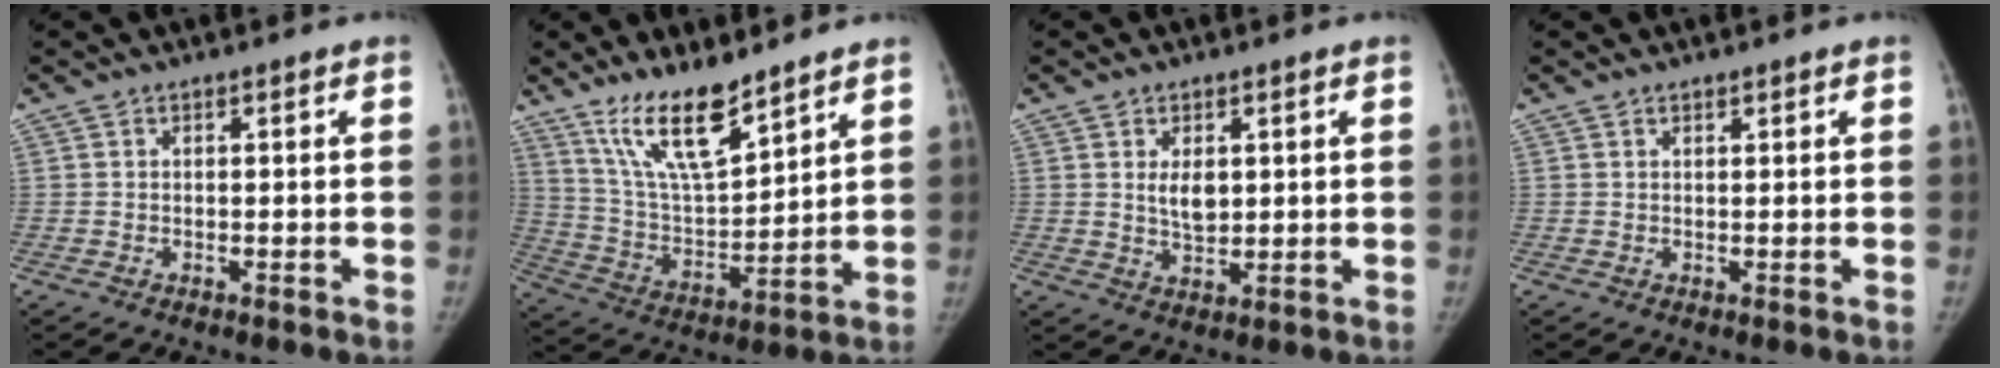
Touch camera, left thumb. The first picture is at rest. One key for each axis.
{"total": 14.7, "fx": 10.7, "fy": 4.3, "fz": 9.1, "tx": -0.139, "ty": -0.072, "tz": 0.210}
{"total": 4.6, "fx": 1.2, "fy": 2.7, "fz": 3.6, "tx": -0.045, "ty": -0.018, "tz": 0.023}
{"total": 0.6, "fx": 0.5, "fy": 0.3, "fz": 0.0, "tx": 0.003, "ty": -0.009, "tz": 0.006}